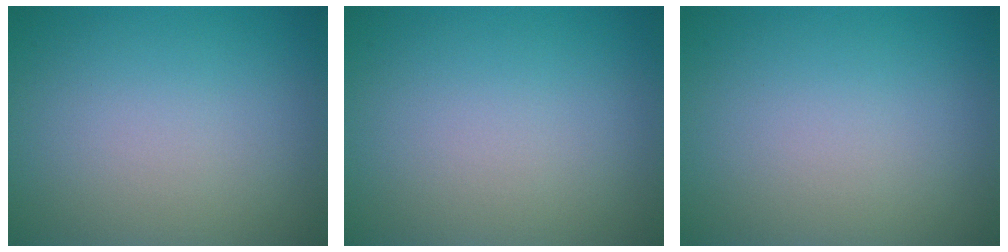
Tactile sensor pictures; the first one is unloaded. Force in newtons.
{"total": 0.0}
{"total": 0.0}